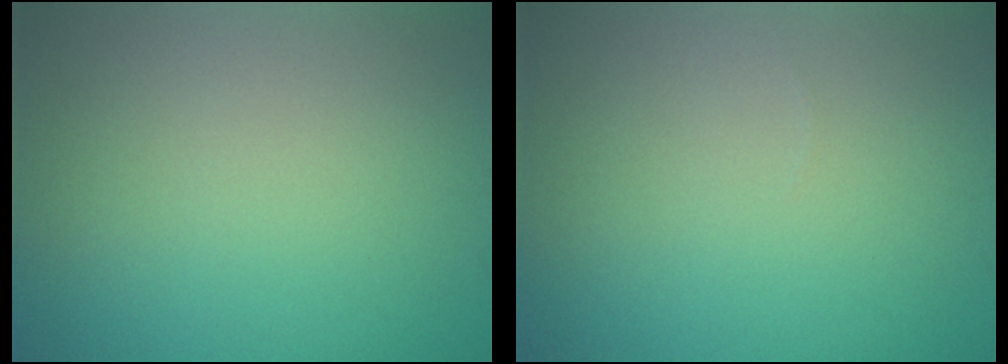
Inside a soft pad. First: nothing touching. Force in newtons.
{"total": 0.0}